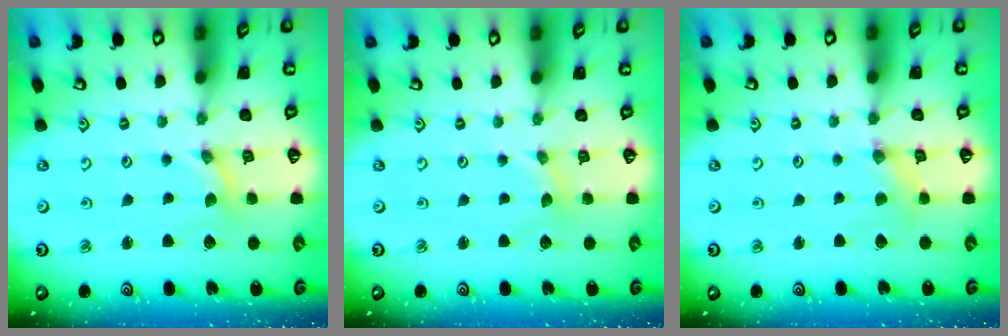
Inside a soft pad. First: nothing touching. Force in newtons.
{"total": 0.7, "press": 0.7, "slide": 0.1}
{"total": 1.2, "press": 1.1, "slide": 0.3}